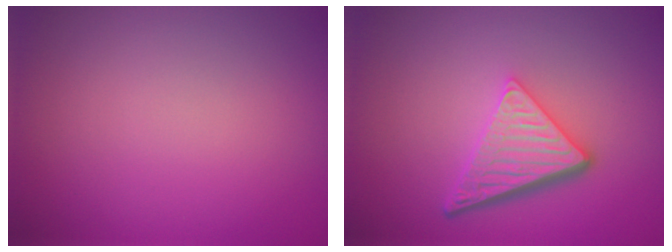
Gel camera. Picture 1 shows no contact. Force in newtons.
{"total": 4.7, "press": 3.5, "slide": 3.2}